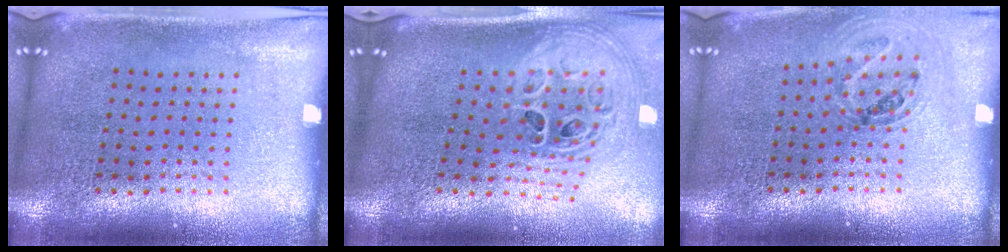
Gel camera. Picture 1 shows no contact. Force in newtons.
{"total": 2.9, "press": 2.0, "slide": 2.0}
{"total": 1.0, "press": 1.0, "slide": 0.1}